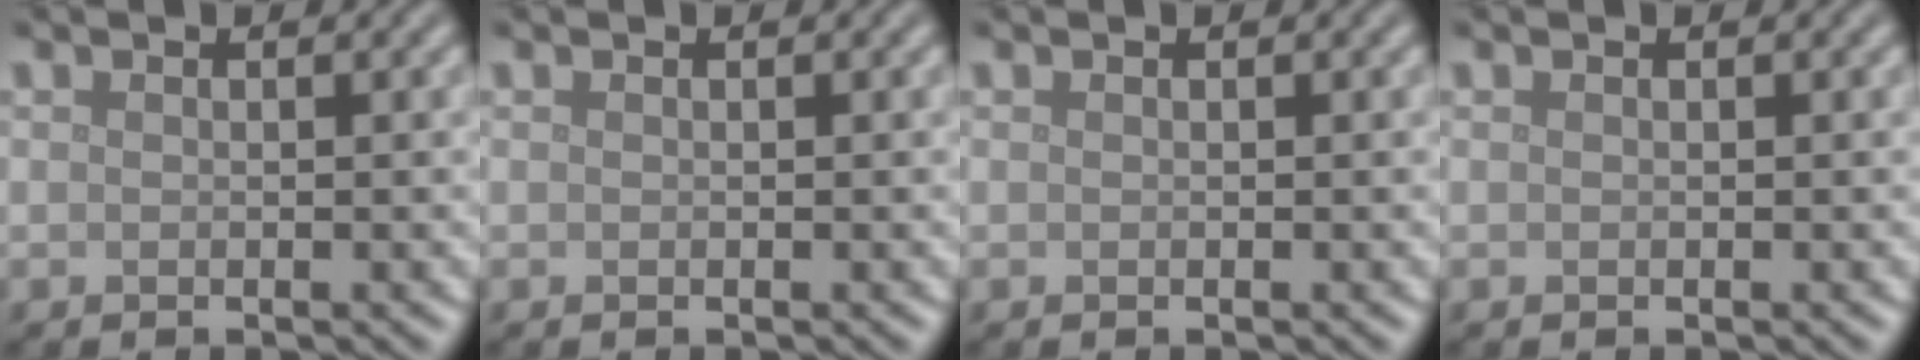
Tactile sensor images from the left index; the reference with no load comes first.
{"total": 0.0}
{"total": 0.0}
{"total": 0.0}